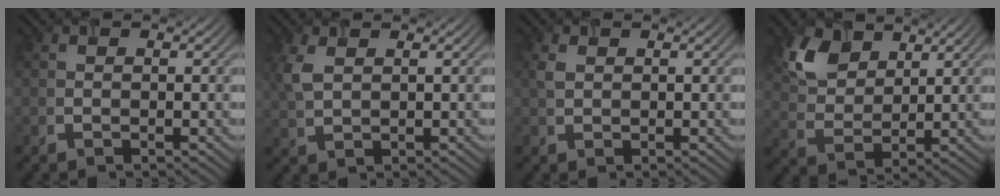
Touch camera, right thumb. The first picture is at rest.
{"total": 3.4, "force": [1.4, 1.8, 2.5], "torque": [-0.075, 0.004, 0.033]}
{"total": 1.4, "force": [0.6, 1.0, 0.8], "torque": [-0.024, 0.002, 0.013]}
{"total": 6.9, "force": [4.3, 4.0, 3.7], "torque": [-0.090, -0.003, 0.090]}